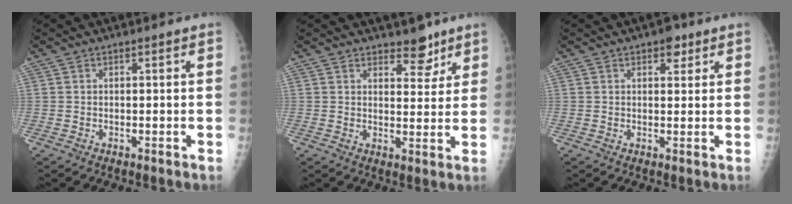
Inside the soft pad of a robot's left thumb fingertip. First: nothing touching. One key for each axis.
{"total": 5.2, "fx": 3.9, "fy": 2.6, "fz": 2.2, "tx": -0.001, "ty": -0.026, "tz": 0.056}
{"total": 3.2, "fx": 1.8, "fy": 1.8, "fz": 1.8, "tx": -0.007, "ty": -0.005, "tz": 0.022}